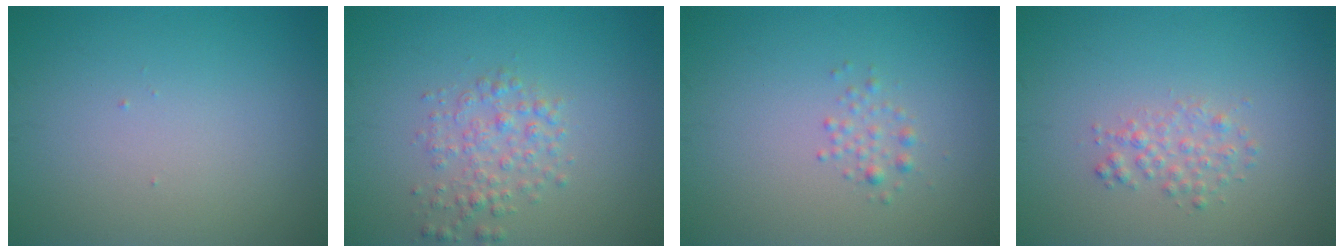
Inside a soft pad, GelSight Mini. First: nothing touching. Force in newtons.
{"total": 2.5, "press": 2.5, "slide": 0.1}
{"total": 1.2, "press": 1.2, "slide": 0.0}
{"total": 1.6, "press": 1.6, "slide": 0.1}